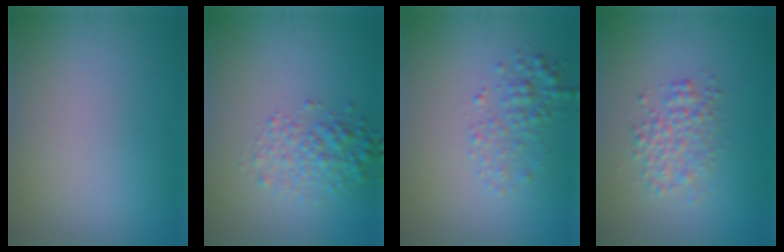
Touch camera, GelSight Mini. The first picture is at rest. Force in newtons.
{"total": 2.8, "press": 2.8, "slide": 0.0}
{"total": 2.3, "press": 2.3, "slide": 0.1}
{"total": 2.8, "press": 2.8, "slide": 0.0}